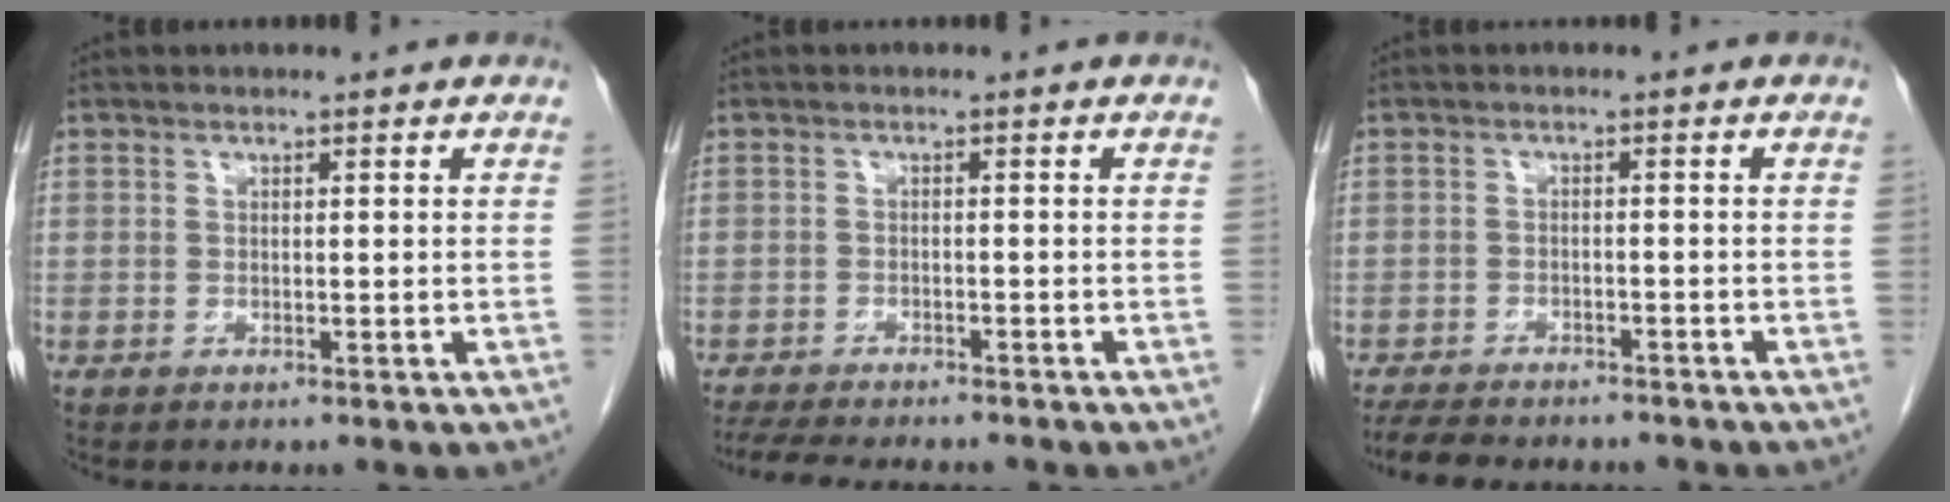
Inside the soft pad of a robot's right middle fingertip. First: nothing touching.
{"total": 10.5, "force": [-9.3, 1.9, 4.5], "torque": [-0.074, -0.016, -0.132]}
{"total": 10.8, "force": [-9.4, 2.9, 4.3], "torque": [-0.081, -0.009, -0.131]}